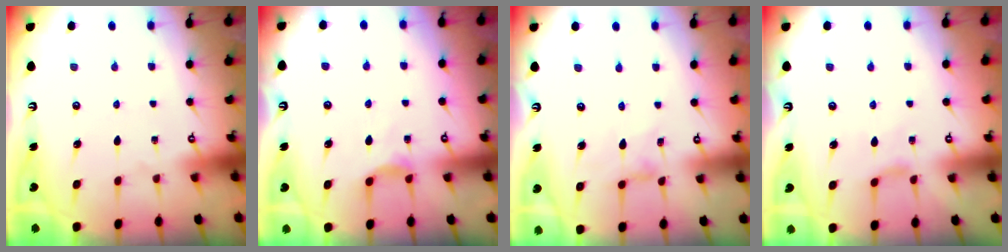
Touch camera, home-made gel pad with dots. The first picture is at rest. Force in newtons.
{"total": 2.6, "press": 2.5, "slide": 0.4}
{"total": 0.9, "press": 0.8, "slide": 0.3}
{"total": 2.7, "press": 2.7, "slide": 0.6}